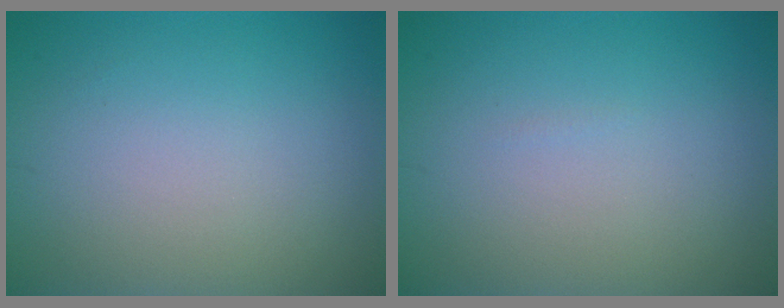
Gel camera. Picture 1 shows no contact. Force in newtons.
{"total": 0.0}